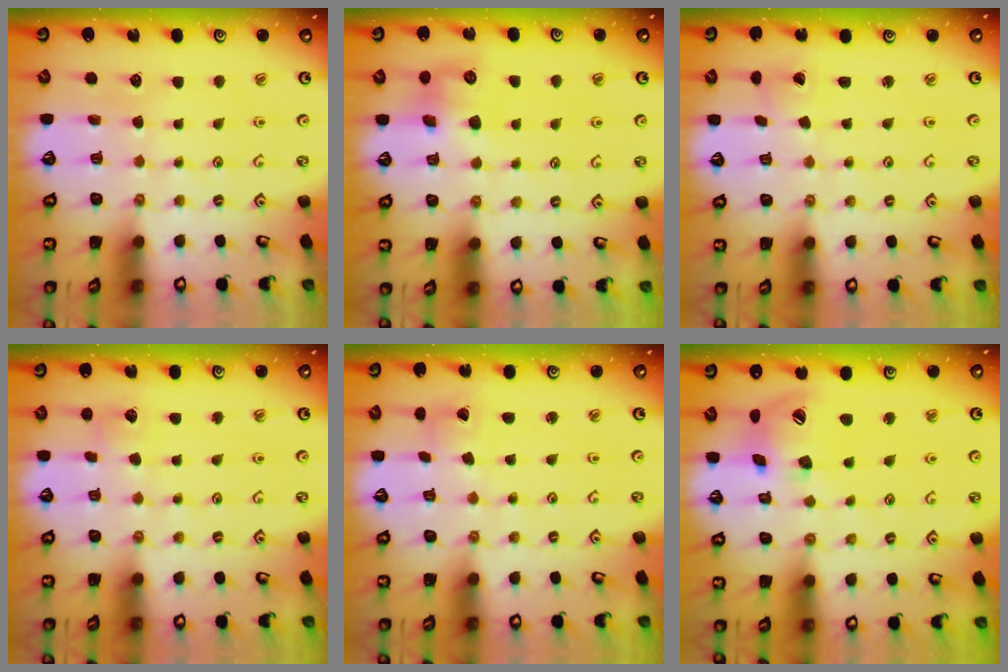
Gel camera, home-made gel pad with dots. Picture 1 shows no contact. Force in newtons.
{"total": 8.5, "press": 8.5, "slide": 0.8}
{"total": 1.0, "press": 1.0, "slide": 0.0}
{"total": 2.9, "press": 2.9, "slide": 0.2}
{"total": 2.8, "press": 2.8, "slide": 0.1}
{"total": 16.3, "press": 16.1, "slide": 2.1}